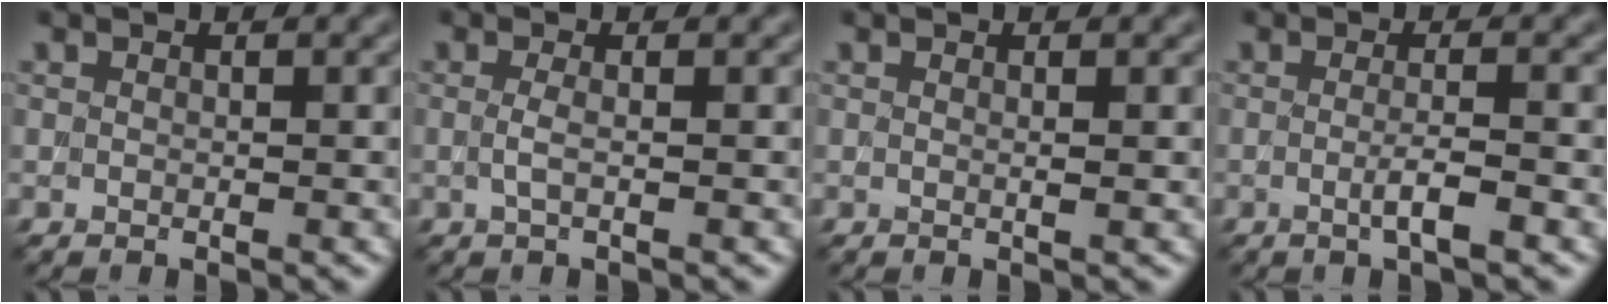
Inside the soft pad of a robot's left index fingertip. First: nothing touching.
{"total": 1.2, "force": [0.0, 0.4, 1.2], "torque": [-0.025, -0.002, -0.005]}
{"total": 0.9, "force": [0.1, 0.3, 0.9], "torque": [-0.008, 0.002, -0.003]}
{"total": 2.2, "force": [-0.5, 0.3, 2.1], "torque": [-0.038, -0.001, -0.013]}